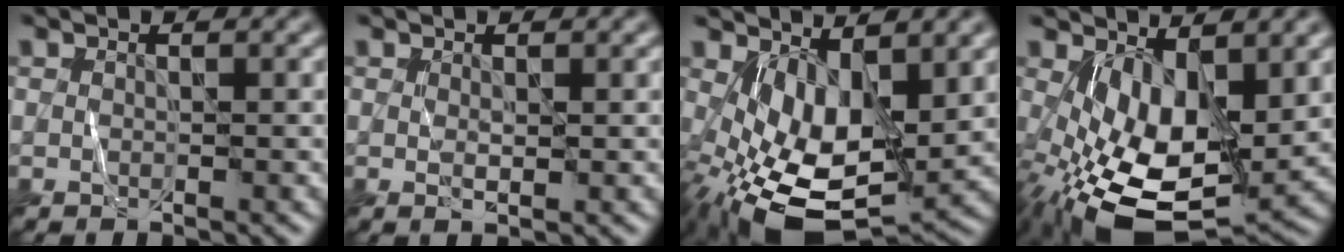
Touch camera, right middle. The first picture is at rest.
{"total": 0.7, "force": [0.2, 0.2, 0.6], "torque": [-0.010, -0.006, 0.007]}
{"total": 8.5, "force": [-0.9, 4.5, 7.1], "torque": [-0.146, -0.018, -0.011]}
{"total": 9.3, "force": [-1.5, 4.8, 7.9], "torque": [-0.165, -0.021, -0.019]}